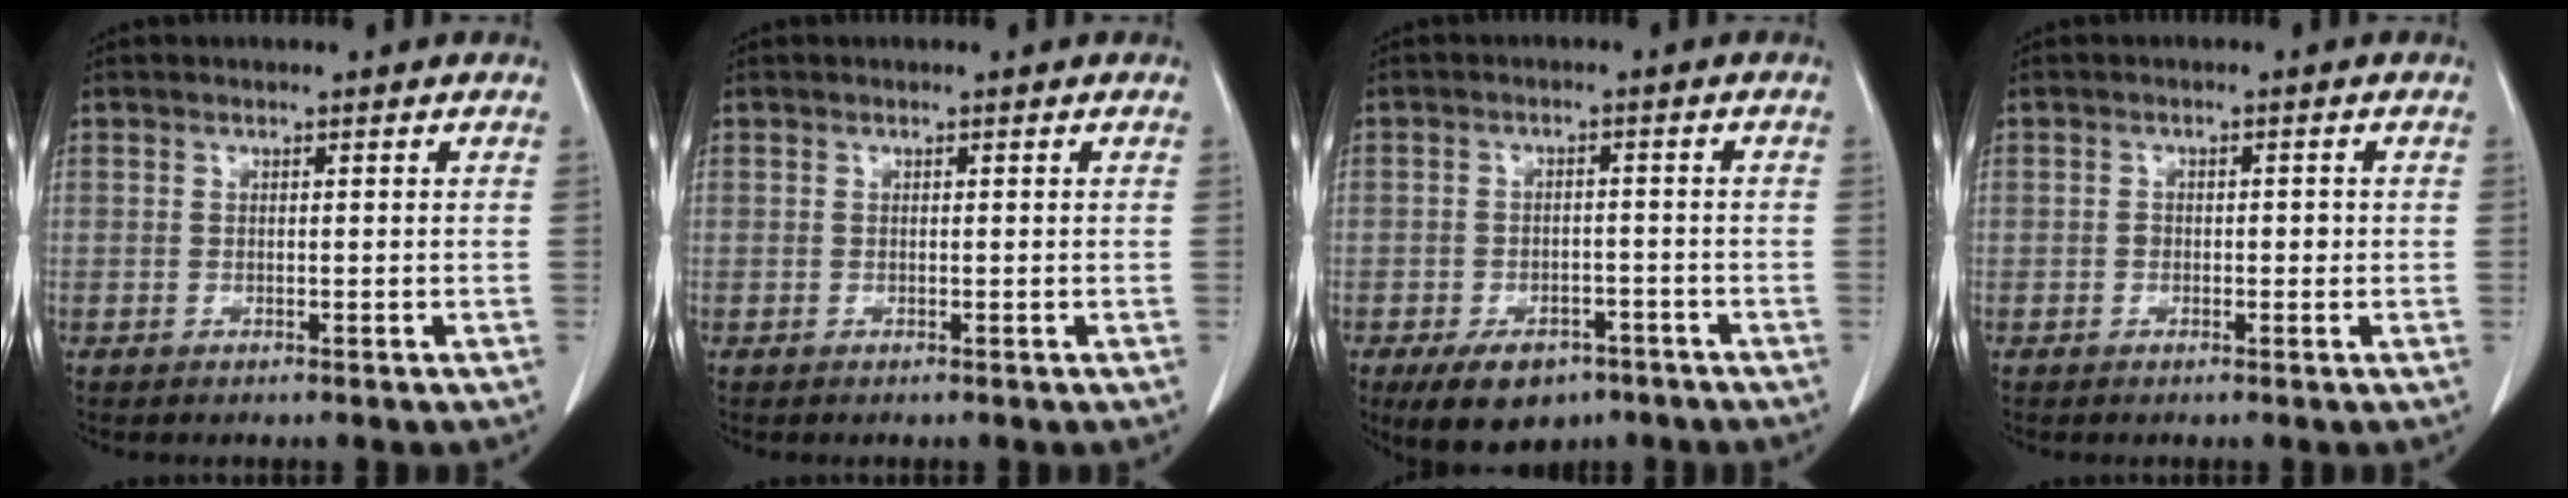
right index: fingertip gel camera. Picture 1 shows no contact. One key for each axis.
{"total": 0.0}
{"total": 8.2, "fx": -5.5, "fy": 4.7, "fz": 4.0, "tx": -0.063, "ty": 0.002, "tz": -0.078}
{"total": 1.7, "fx": -0.2, "fy": 1.2, "fz": 1.3, "tx": -0.019, "ty": 0.007, "tz": -0.002}